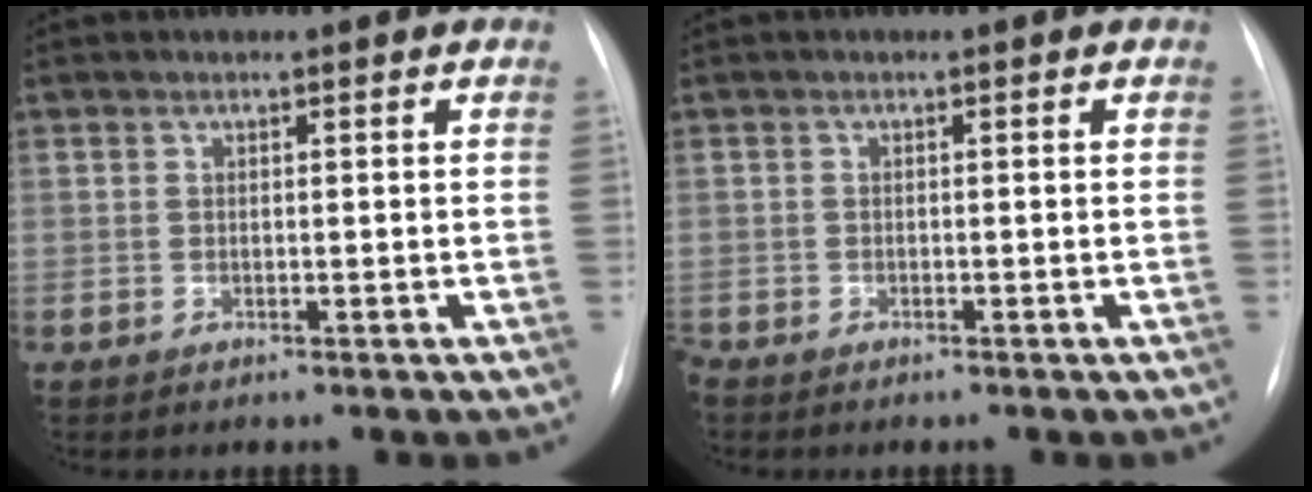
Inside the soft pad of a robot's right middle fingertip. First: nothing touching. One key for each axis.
{"total": 1.0, "fx": -0.8, "fy": 0.4, "fz": 0.4, "tx": -0.011, "ty": -0.002, "tz": -0.016}